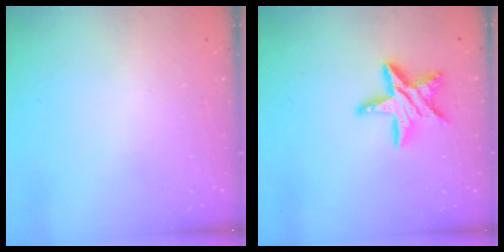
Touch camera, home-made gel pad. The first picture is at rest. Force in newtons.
{"total": 14.6, "press": 14.5, "slide": 1.1}